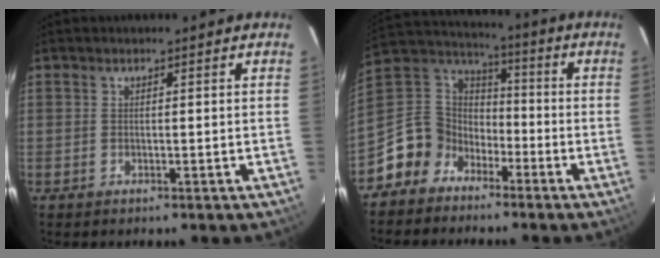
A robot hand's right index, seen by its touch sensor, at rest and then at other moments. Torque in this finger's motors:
{"motor_torque": [0.51, -0.39, 0.21, -0.05]}